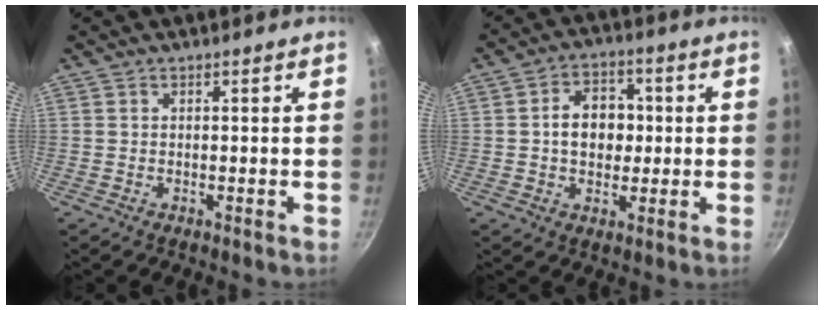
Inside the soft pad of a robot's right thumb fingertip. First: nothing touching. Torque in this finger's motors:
{"motor_torque": [0.20, 1.89, 0.89, -0.56, 0.10]}